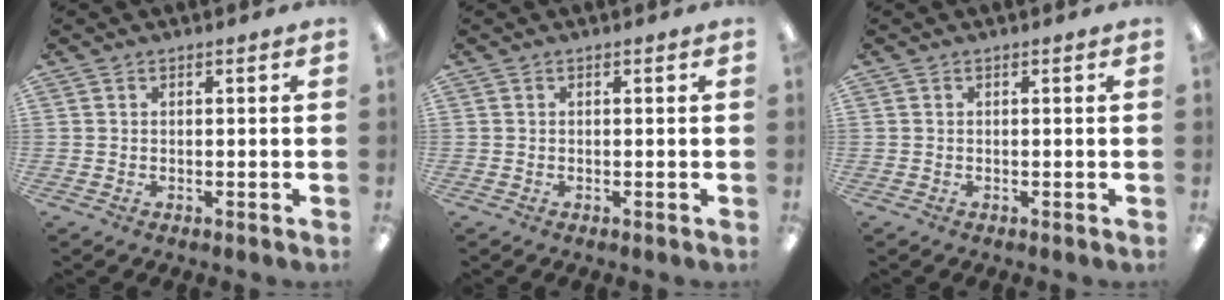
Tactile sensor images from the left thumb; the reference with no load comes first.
{"total": 0.0}
{"total": 0.0}